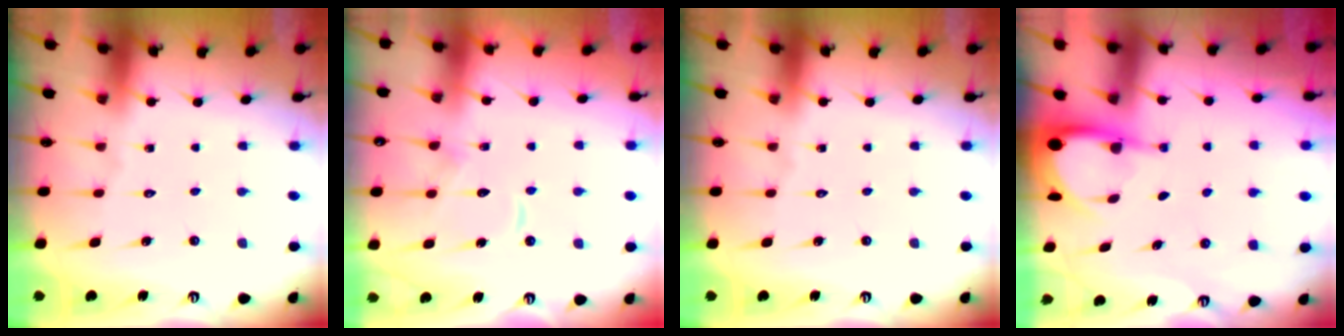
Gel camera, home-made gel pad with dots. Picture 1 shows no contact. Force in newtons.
{"total": 9.4, "press": 9.4, "slide": 1.0}
{"total": 0.0}
{"total": 3.9, "press": 3.9, "slide": 0.3}